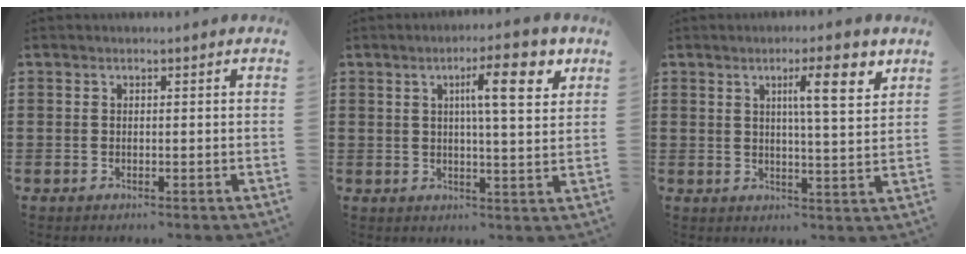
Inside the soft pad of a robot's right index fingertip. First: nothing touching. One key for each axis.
{"total": 9.2, "fx": 4.1, "fy": 1.9, "fz": 8.1, "tx": -0.125, "ty": -0.003, "tz": 0.059}
{"total": 7.8, "fx": 4.0, "fy": 1.2, "fz": 6.6, "tx": -0.106, "ty": -0.005, "tz": 0.058}